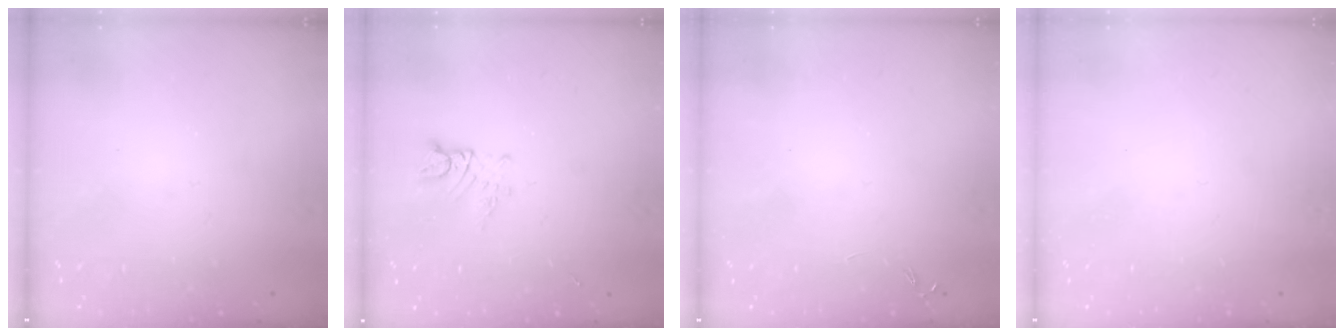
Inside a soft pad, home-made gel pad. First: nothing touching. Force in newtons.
{"total": 2.8, "press": 2.8, "slide": 0.3}
{"total": 0.0}
{"total": 0.0}